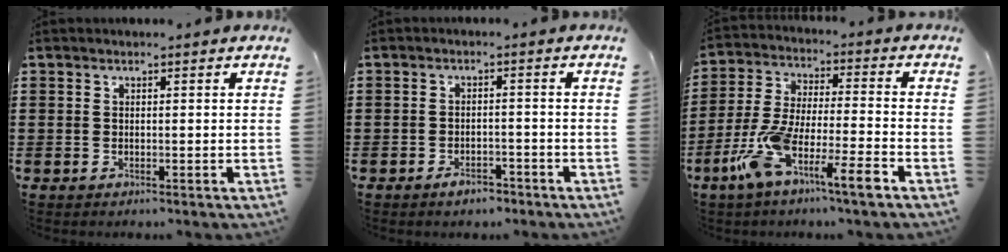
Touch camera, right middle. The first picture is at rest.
{"total": 2.5, "force": [-2.2, 0.8, 0.9], "torque": [-0.020, 0.000, -0.043]}
{"total": 10.4, "force": [-7.0, 1.3, 7.5], "torque": [-0.170, -0.004, -0.139]}